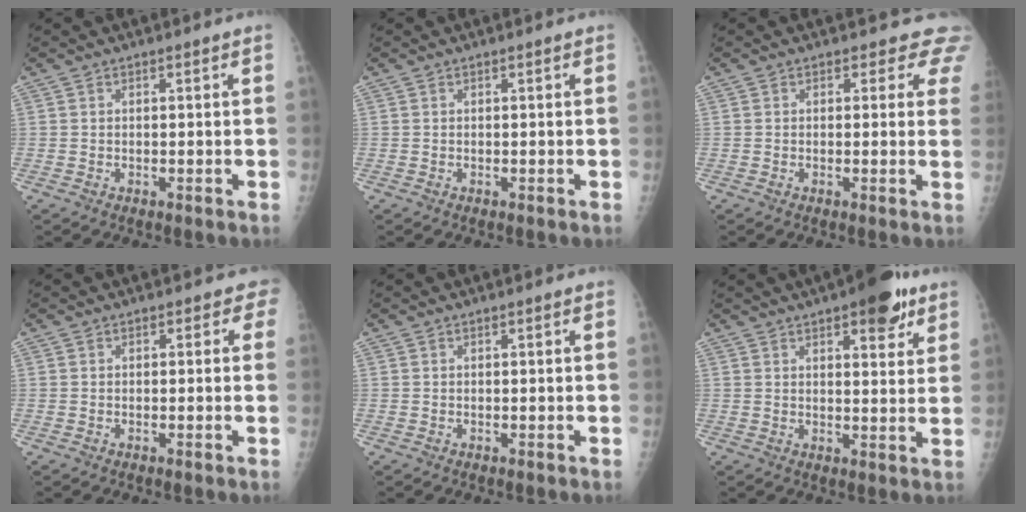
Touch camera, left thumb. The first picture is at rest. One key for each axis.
{"total": 0.0}
{"total": 4.0, "fx": 3.3, "fy": 2.2, "fz": 0.3, "tx": 0.033, "ty": -0.015, "tz": 0.012}
{"total": 1.6, "fx": 0.6, "fy": 1.3, "fz": 0.7, "tx": 0.020, "ty": 0.004, "tz": -0.007}
{"total": 0.0}
{"total": 9.8, "fx": 5.7, "fy": 3.7, "fz": 7.0, "tx": -0.066, "ty": -0.022, "tz": 0.072}